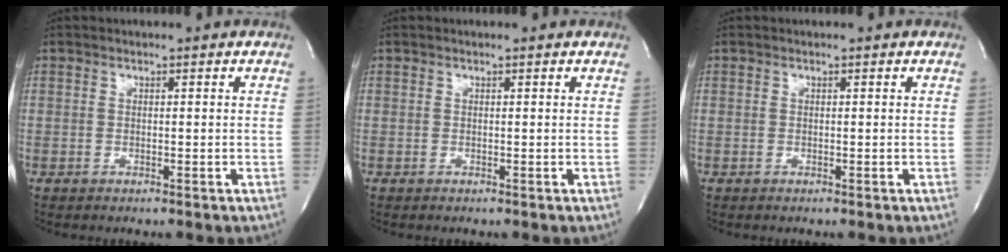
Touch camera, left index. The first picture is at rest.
{"total": 0.0}
{"total": 0.0}